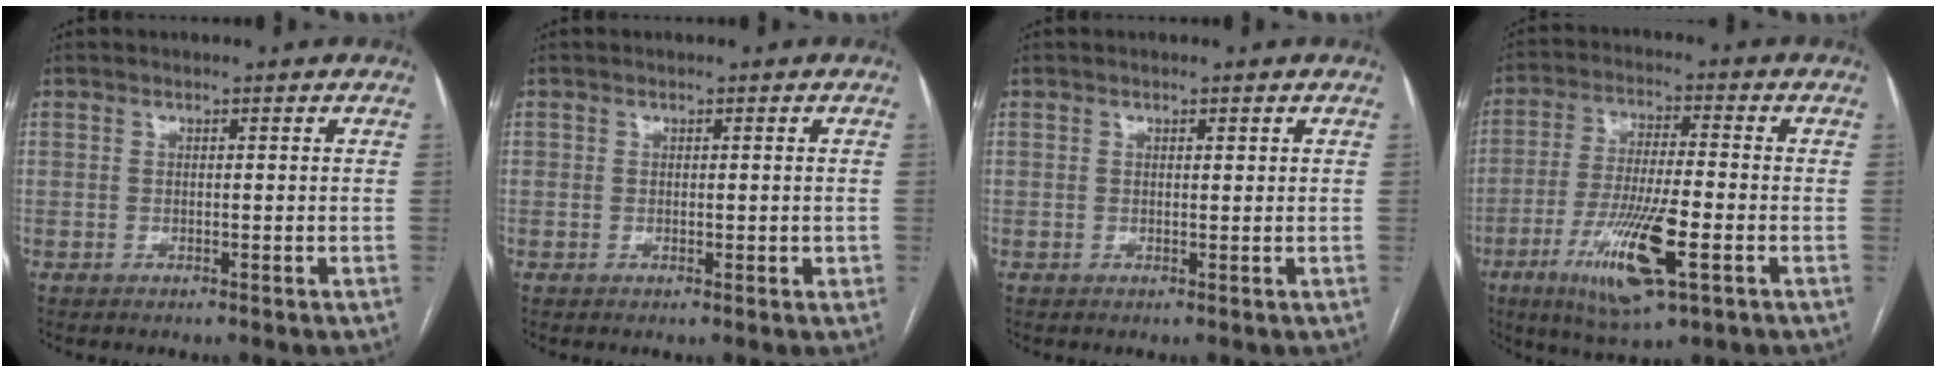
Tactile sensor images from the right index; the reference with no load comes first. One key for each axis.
{"total": 1.6, "fx": -0.1, "fy": 1.0, "fz": 1.2, "tx": -0.015, "ty": 0.004, "tz": 0.001}
{"total": 0.6, "fx": 0.3, "fy": 0.2, "fz": 0.5, "tx": -0.009, "ty": -0.001, "tz": 0.005}
{"total": 13.4, "fx": -5.3, "fy": 2.0, "fz": 12.1, "tx": -0.235, "ty": -0.023, "tz": -0.089}